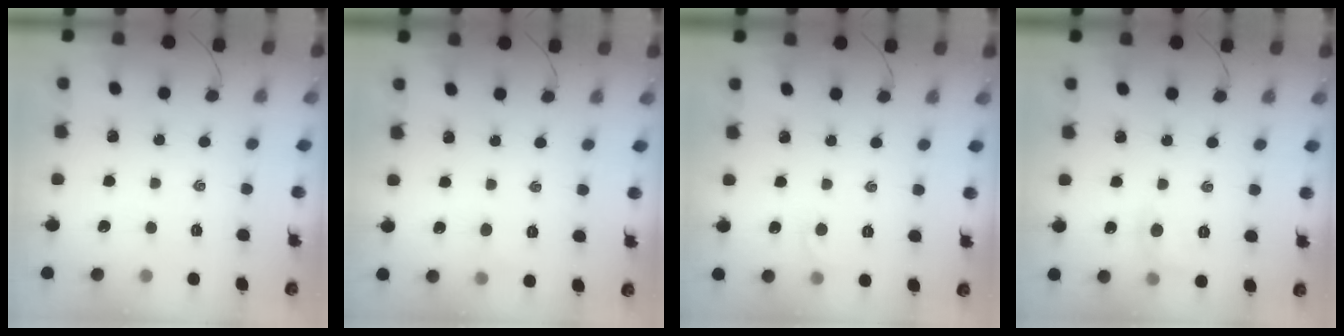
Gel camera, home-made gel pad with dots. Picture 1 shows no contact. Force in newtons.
{"total": 3.6, "press": 3.4, "slide": 1.1}
{"total": 3.1, "press": 2.9, "slide": 1.0}
{"total": 6.6, "press": 6.5, "slide": 1.5}